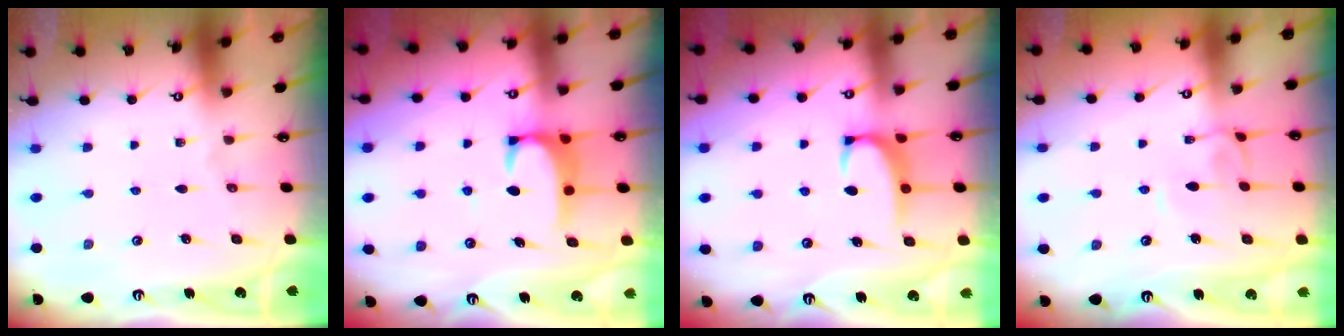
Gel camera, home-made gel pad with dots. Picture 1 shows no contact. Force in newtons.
{"total": 3.2, "press": 3.2, "slide": 0.6}
{"total": 2.2, "press": 2.1, "slide": 0.6}
{"total": 0.7, "press": 0.6, "slide": 0.4}